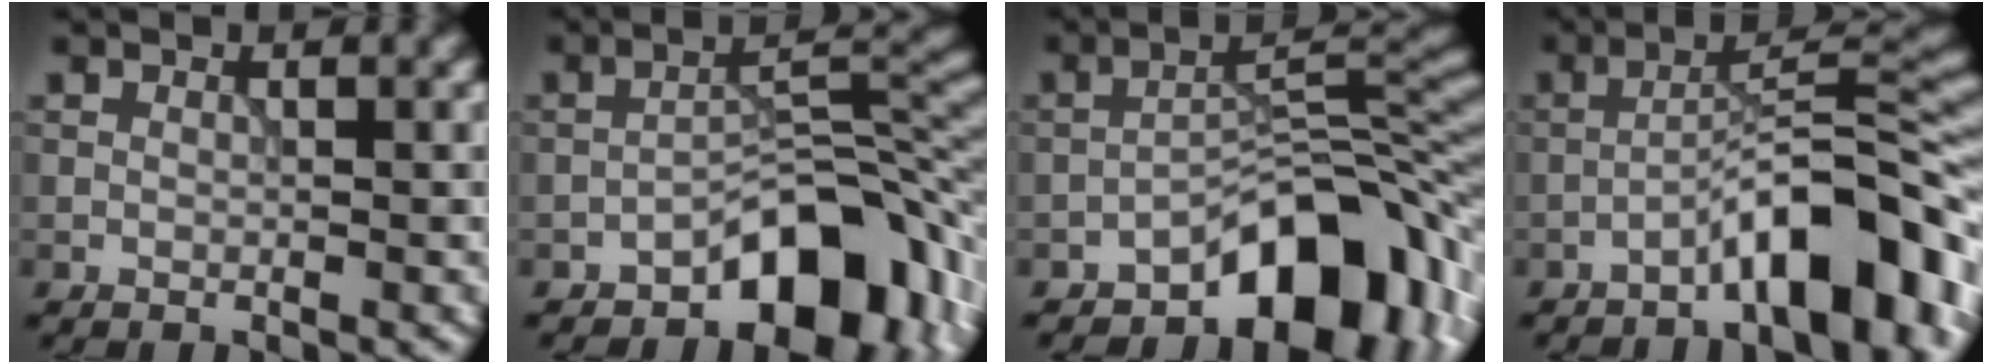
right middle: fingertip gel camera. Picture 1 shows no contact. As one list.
[{"total": 8.7, "force": [-4.8, 4.1, 6.0], "torque": [-0.065, 0.017, -0.082]}, {"total": 9.6, "force": [-5.5, 4.3, 6.5], "torque": [-0.072, 0.017, -0.099]}, {"total": 9.5, "force": [-5.3, 2.3, 7.6], "torque": [-0.106, 0.029, -0.089]}]